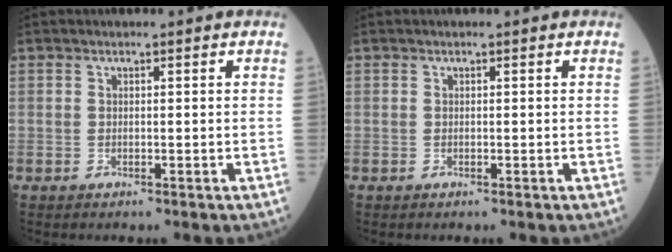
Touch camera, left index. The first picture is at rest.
{"total": 0.0}